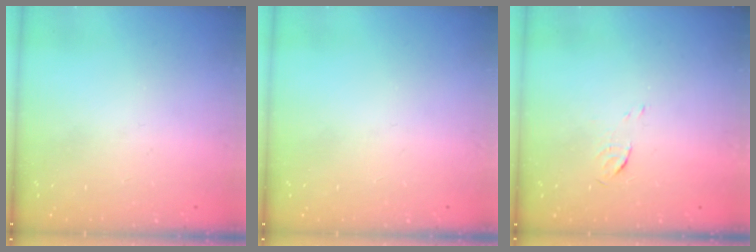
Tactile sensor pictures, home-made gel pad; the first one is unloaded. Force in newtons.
{"total": 0.0}
{"total": 3.9, "press": 3.7, "slide": 1.2}